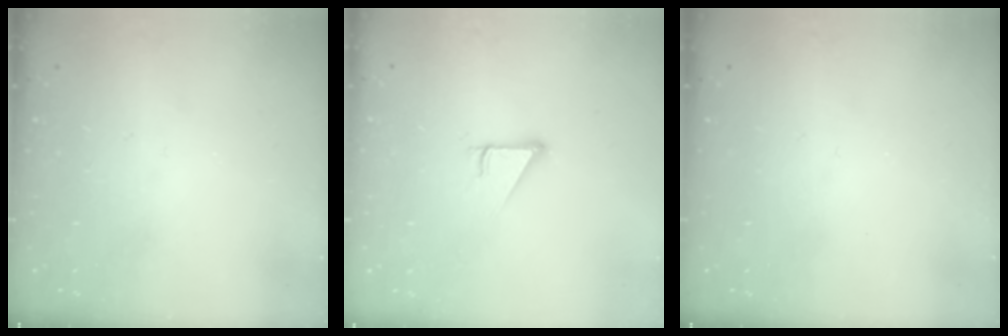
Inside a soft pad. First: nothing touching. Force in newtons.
{"total": 2.7, "press": 2.7, "slide": 0.0}
{"total": 0.0}